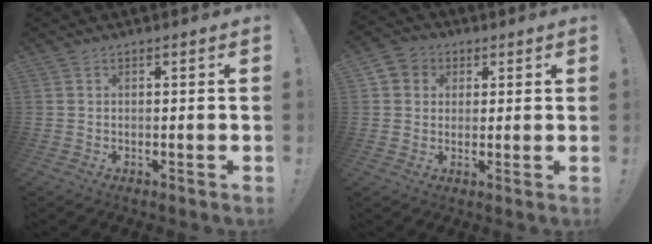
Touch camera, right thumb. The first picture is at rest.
{"total": 5.4, "force": [1.2, 5.1, 1.6], "torque": [-0.016, -0.003, 0.024]}